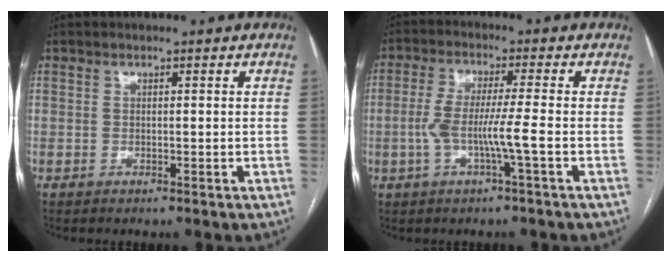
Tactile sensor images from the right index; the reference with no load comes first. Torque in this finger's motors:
{"motor_torque": [0.25, -0.09, 0.20, 0.13]}